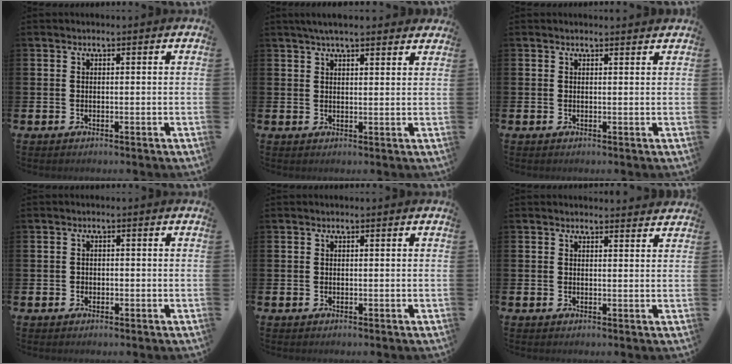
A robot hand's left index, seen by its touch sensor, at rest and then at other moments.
{"total": 3.7, "force": [3.3, 0.5, 1.5], "torque": [-0.035, -0.004, 0.060]}
{"total": 0.7, "force": [0.7, 0.0, 0.1], "torque": [0.004, -0.003, 0.011]}
{"total": 0.9, "force": [-0.4, 0.8, 0.1], "torque": [-0.003, 0.004, -0.010]}
{"total": 0.0}
{"total": 1.6, "force": [1.6, 0.1, -0.1], "torque": [0.007, -0.011, 0.028]}